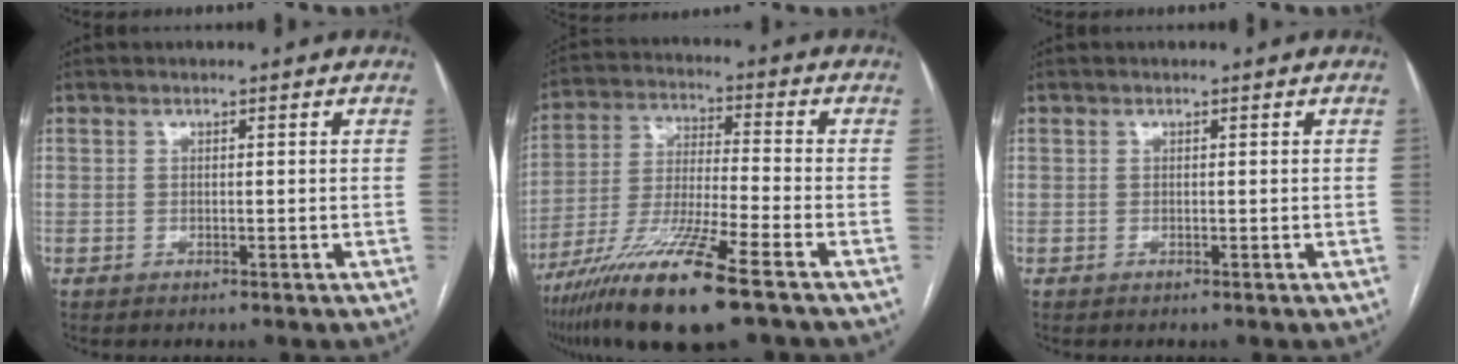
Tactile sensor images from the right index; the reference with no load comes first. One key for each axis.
{"total": 16.0, "fx": -10.0, "fy": 0.6, "fz": 12.4, "tx": -0.254, "ty": -0.045, "tz": -0.184}
{"total": 0.0}